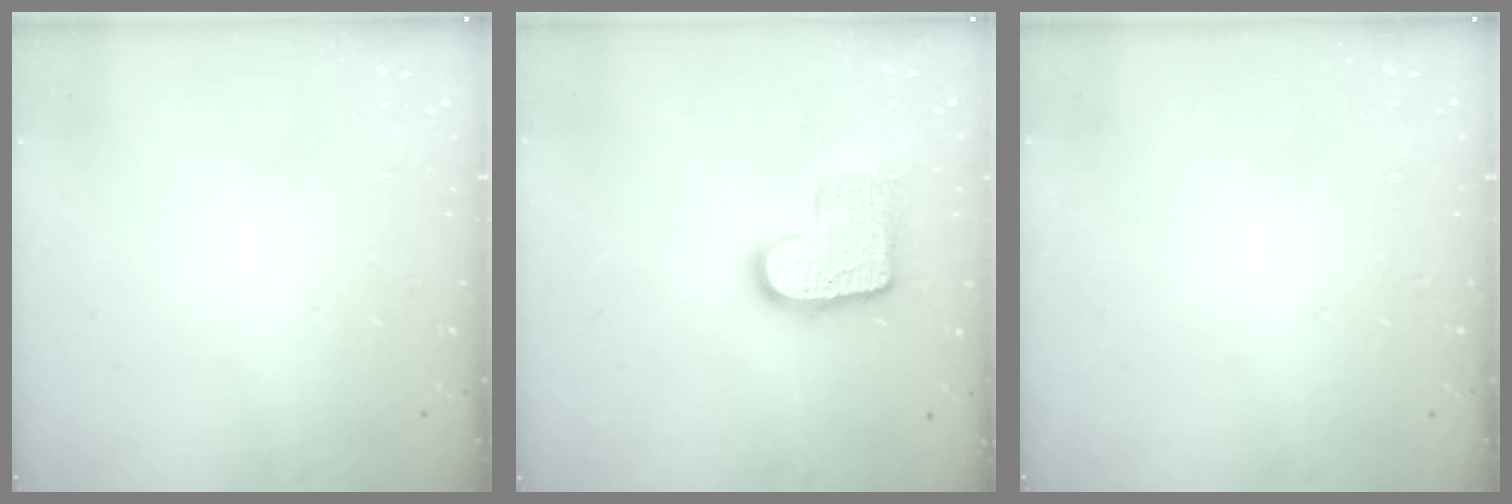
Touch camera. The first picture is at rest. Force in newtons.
{"total": 12.8, "press": 12.8, "slide": 0.8}
{"total": 0.0}